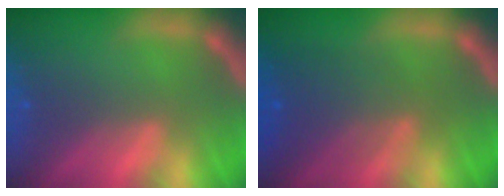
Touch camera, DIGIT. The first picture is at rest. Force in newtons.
{"total": 5.6}